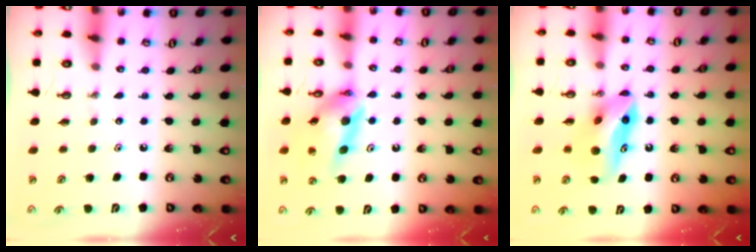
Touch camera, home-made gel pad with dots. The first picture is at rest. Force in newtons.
{"total": 13.5, "press": 13.5, "slide": 1.5}
{"total": 9.1, "press": 7.9, "slide": 4.5}